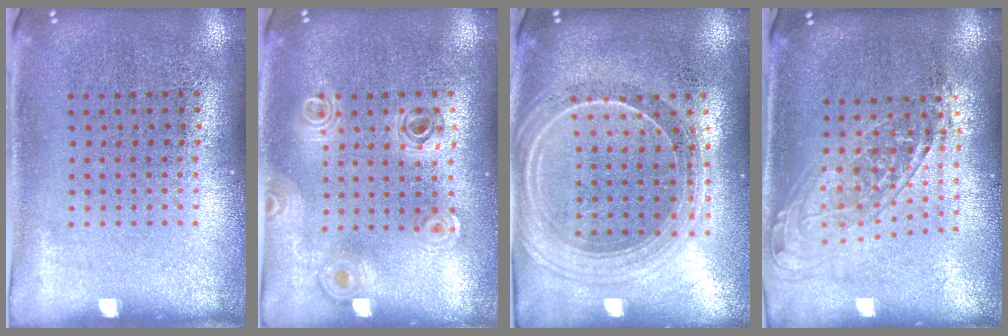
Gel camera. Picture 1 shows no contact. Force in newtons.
{"total": 0.8, "press": 0.8, "slide": 0.1}
{"total": 2.3, "press": 2.0, "slide": 1.2}
{"total": 1.6, "press": 1.3, "slide": 0.9}